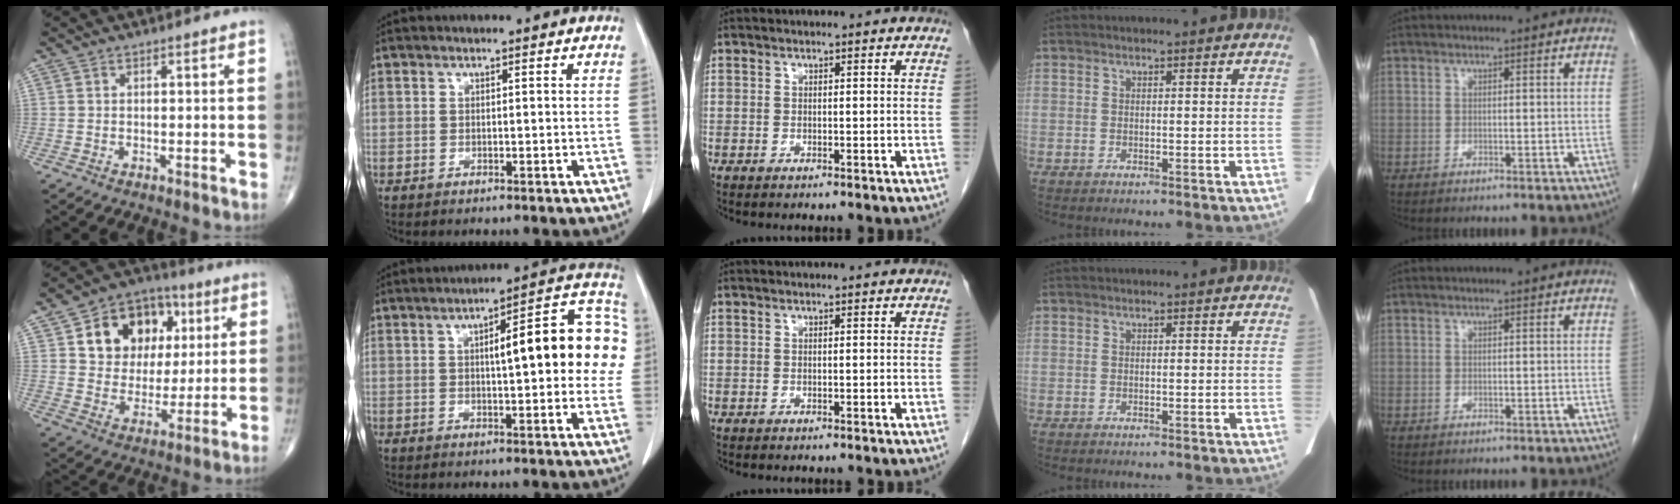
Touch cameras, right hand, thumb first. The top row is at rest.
{"thumb": {"total": 16.4, "force": [5.2, 12.7, 8.9], "torque": [-0.097, 0.002, 0.087]}, "index": {"total": 17.3, "force": [2.5, 4.1, 16.6], "torque": [-0.212, 0.039, 0.027]}}